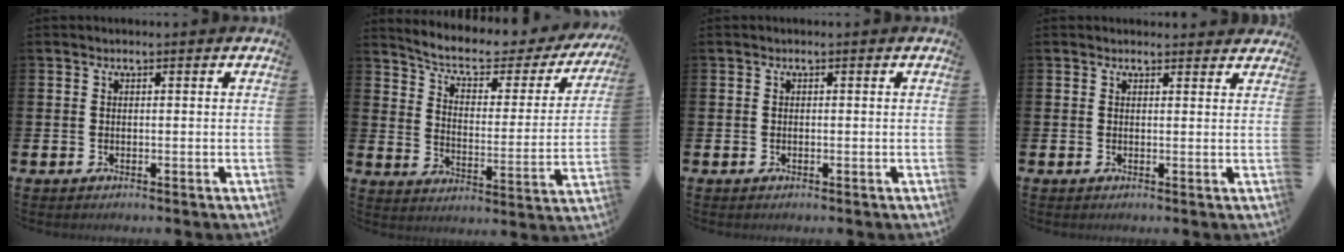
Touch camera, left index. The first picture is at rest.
{"total": 6.1, "force": [5.1, 2.0, 2.8], "torque": [-0.085, -0.033, 0.079]}
{"total": 0.0}
{"total": 1.1, "force": [1.1, 0.3, 0.1], "torque": [0.004, -0.002, 0.018]}